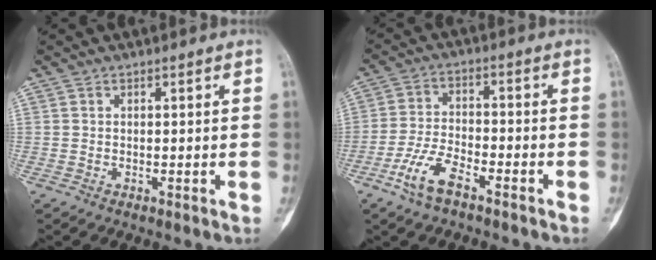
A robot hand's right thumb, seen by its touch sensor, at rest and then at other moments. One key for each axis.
{"total": 7.8, "fx": -4.7, "fy": 3.0, "fz": 5.4, "tx": -0.113, "ty": 0.028, "tz": -0.091}